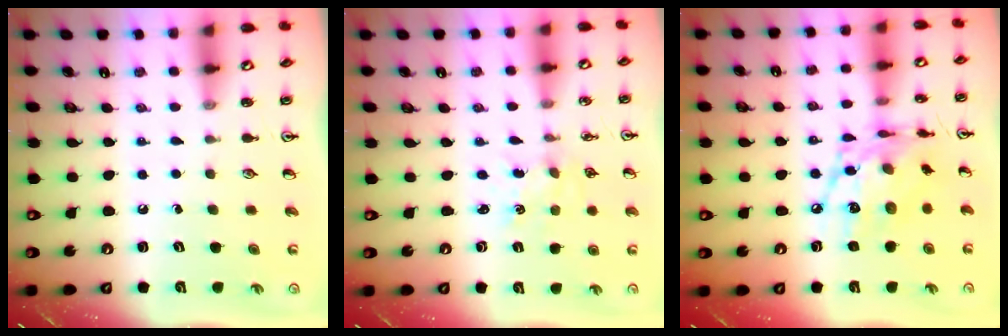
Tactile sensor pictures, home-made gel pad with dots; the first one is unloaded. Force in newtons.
{"total": 1.4, "press": 1.4, "slide": 0.2}
{"total": 14.8, "press": 14.8, "slide": 1.0}